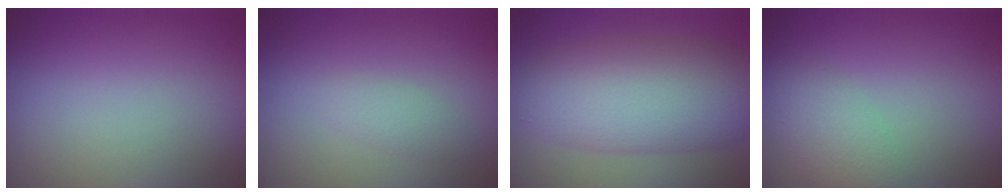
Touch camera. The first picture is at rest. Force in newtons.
{"total": 1.3, "press": 1.3, "slide": 0.1}
{"total": 8.8, "press": 8.8, "slide": 0.2}
{"total": 3.0, "press": 3.0, "slide": 0.1}